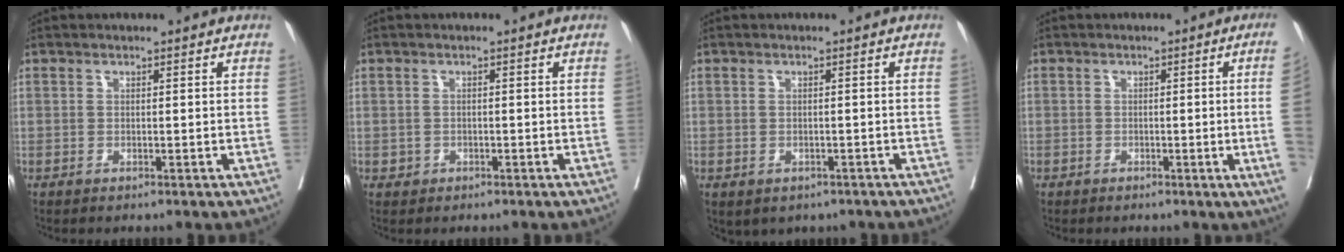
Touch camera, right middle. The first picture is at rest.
{"total": 0.9, "force": [-0.2, 0.8, 0.1], "torque": [-0.001, 0.003, 0.000]}
{"total": 4.6, "force": [-3.1, 3.0, 1.5], "torque": [-0.014, 0.012, -0.030]}
{"total": 5.3, "force": [-0.9, -1.8, 5.0], "torque": [-0.048, -0.011, -0.014]}